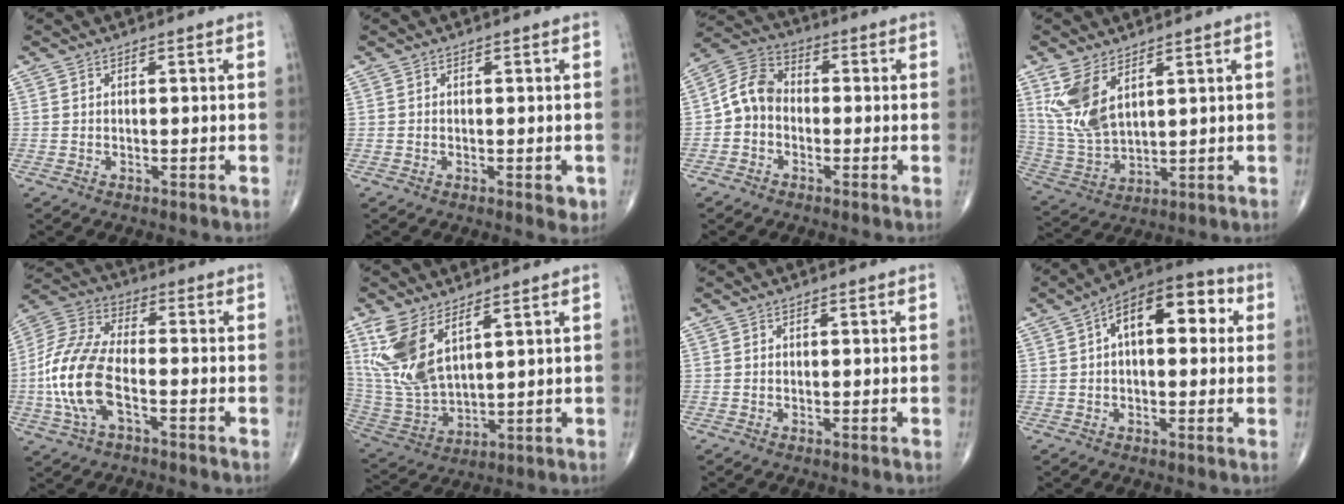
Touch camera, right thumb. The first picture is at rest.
{"total": 2.0, "force": [-0.5, 0.9, 1.7], "torque": [-0.012, -0.001, -0.006]}
{"total": 7.6, "force": [-1.3, 6.0, 4.5], "torque": [-0.072, 0.032, -0.043]}
{"total": 10.2, "force": [4.9, 4.8, 7.6], "torque": [-0.159, -0.020, 0.114]}
{"total": 14.8, "force": [-3.8, 7.0, 12.5], "torque": [-0.276, 0.029, -0.075]}
{"total": 12.5, "force": [6.3, 5.2, 9.4], "torque": [-0.202, -0.028, 0.145]}
{"total": 0.0}
{"total": 14.2, "force": [3.3, 7.4, 11.7], "torque": [-0.148, 0.036, 0.040]}